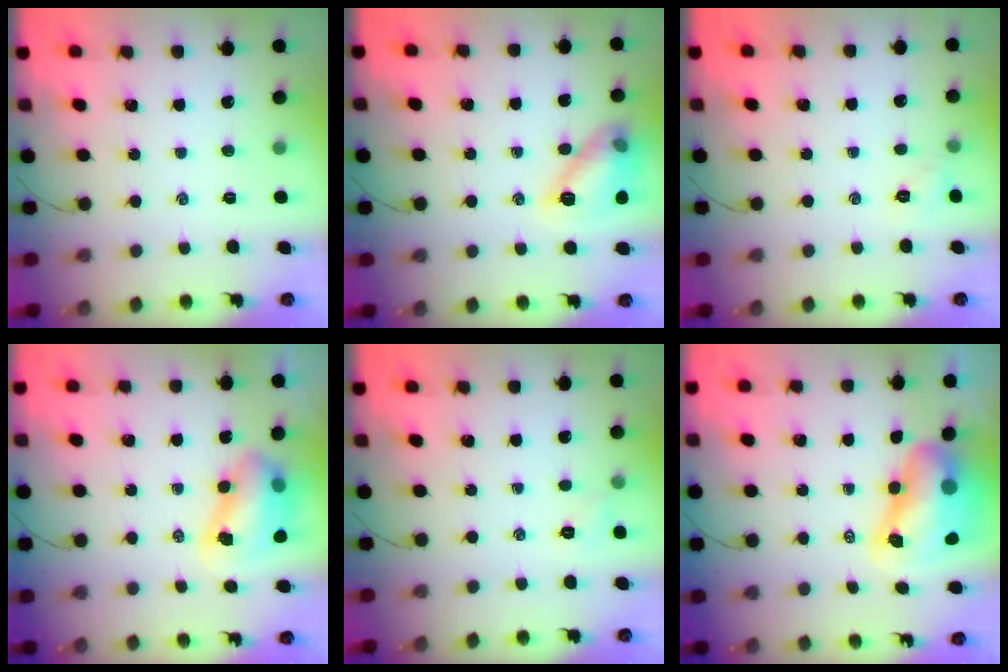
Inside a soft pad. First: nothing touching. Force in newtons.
{"total": 13.0, "press": 13.0, "slide": 0.4}
{"total": 5.6, "press": 5.3, "slide": 1.6}
{"total": 8.8, "press": 8.5, "slide": 2.2}
{"total": 4.8, "press": 4.6, "slide": 1.3}
{"total": 11.8, "press": 11.3, "slide": 3.4}